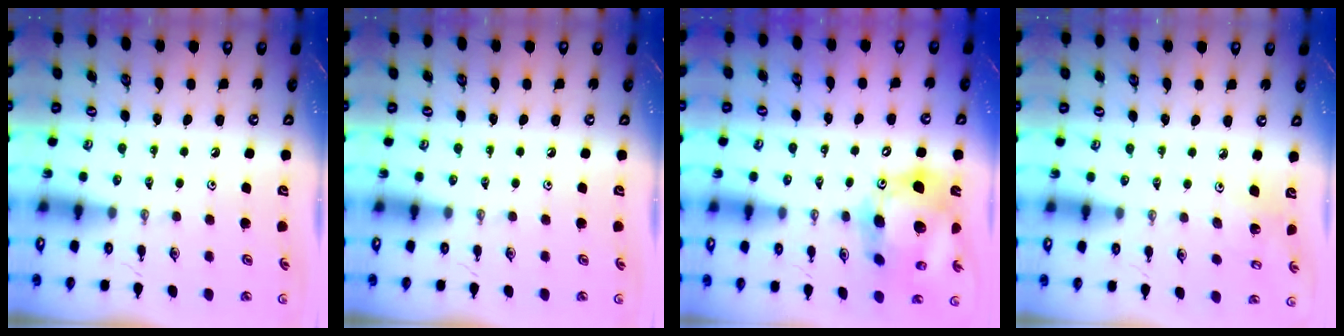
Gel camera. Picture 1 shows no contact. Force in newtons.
{"total": 0.0}
{"total": 19.0, "press": 18.9, "slide": 2.5}
{"total": 4.1, "press": 4.0, "slide": 1.1}